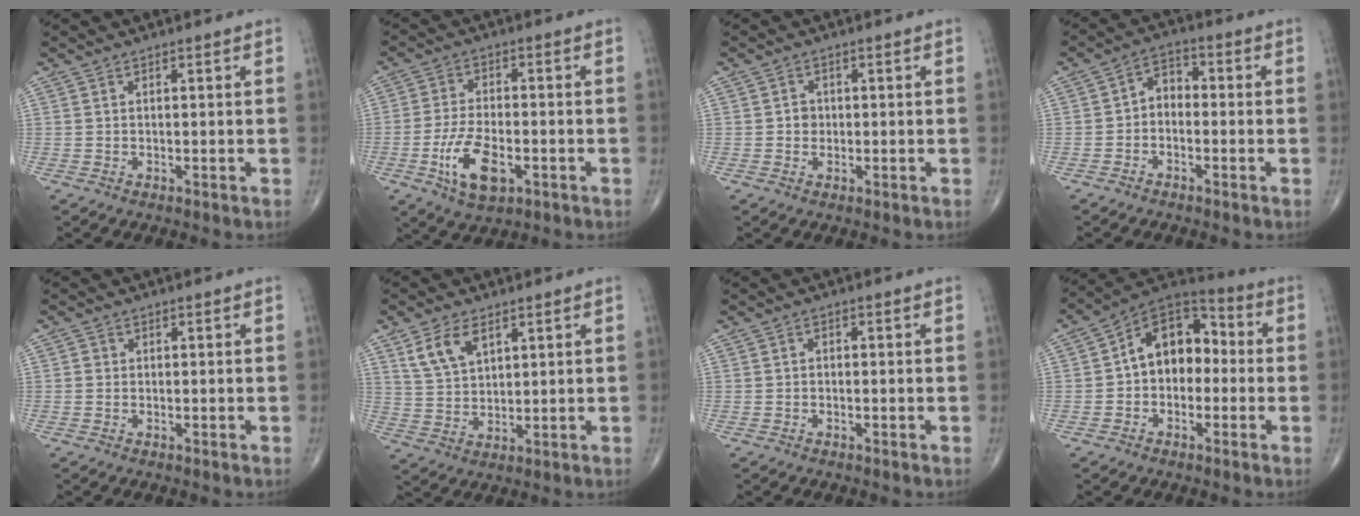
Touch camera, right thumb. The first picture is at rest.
{"total": 9.9, "force": [-3.6, 4.8, 7.9], "torque": [-0.149, 0.006, -0.060]}
{"total": 2.0, "force": [-0.1, 1.8, 0.8], "torque": [0.000, 0.005, -0.003]}
{"total": 4.5, "force": [-1.1, 3.3, 2.9], "torque": [-0.032, 0.026, -0.035]}
{"total": 0.8, "force": [0.0, 0.8, 0.2], "torque": [0.002, 0.002, -0.001]}
{"total": 7.4, "force": [3.9, 4.2, 4.6], "torque": [-0.078, -0.015, 0.083]}
{"total": 0.6, "force": [-0.1, 0.5, 0.3], "torque": [0.000, 0.002, -0.007]}
{"total": 12.9, "force": [-0.1, 9.0, 9.3], "torque": [-0.099, 0.045, -0.021]}